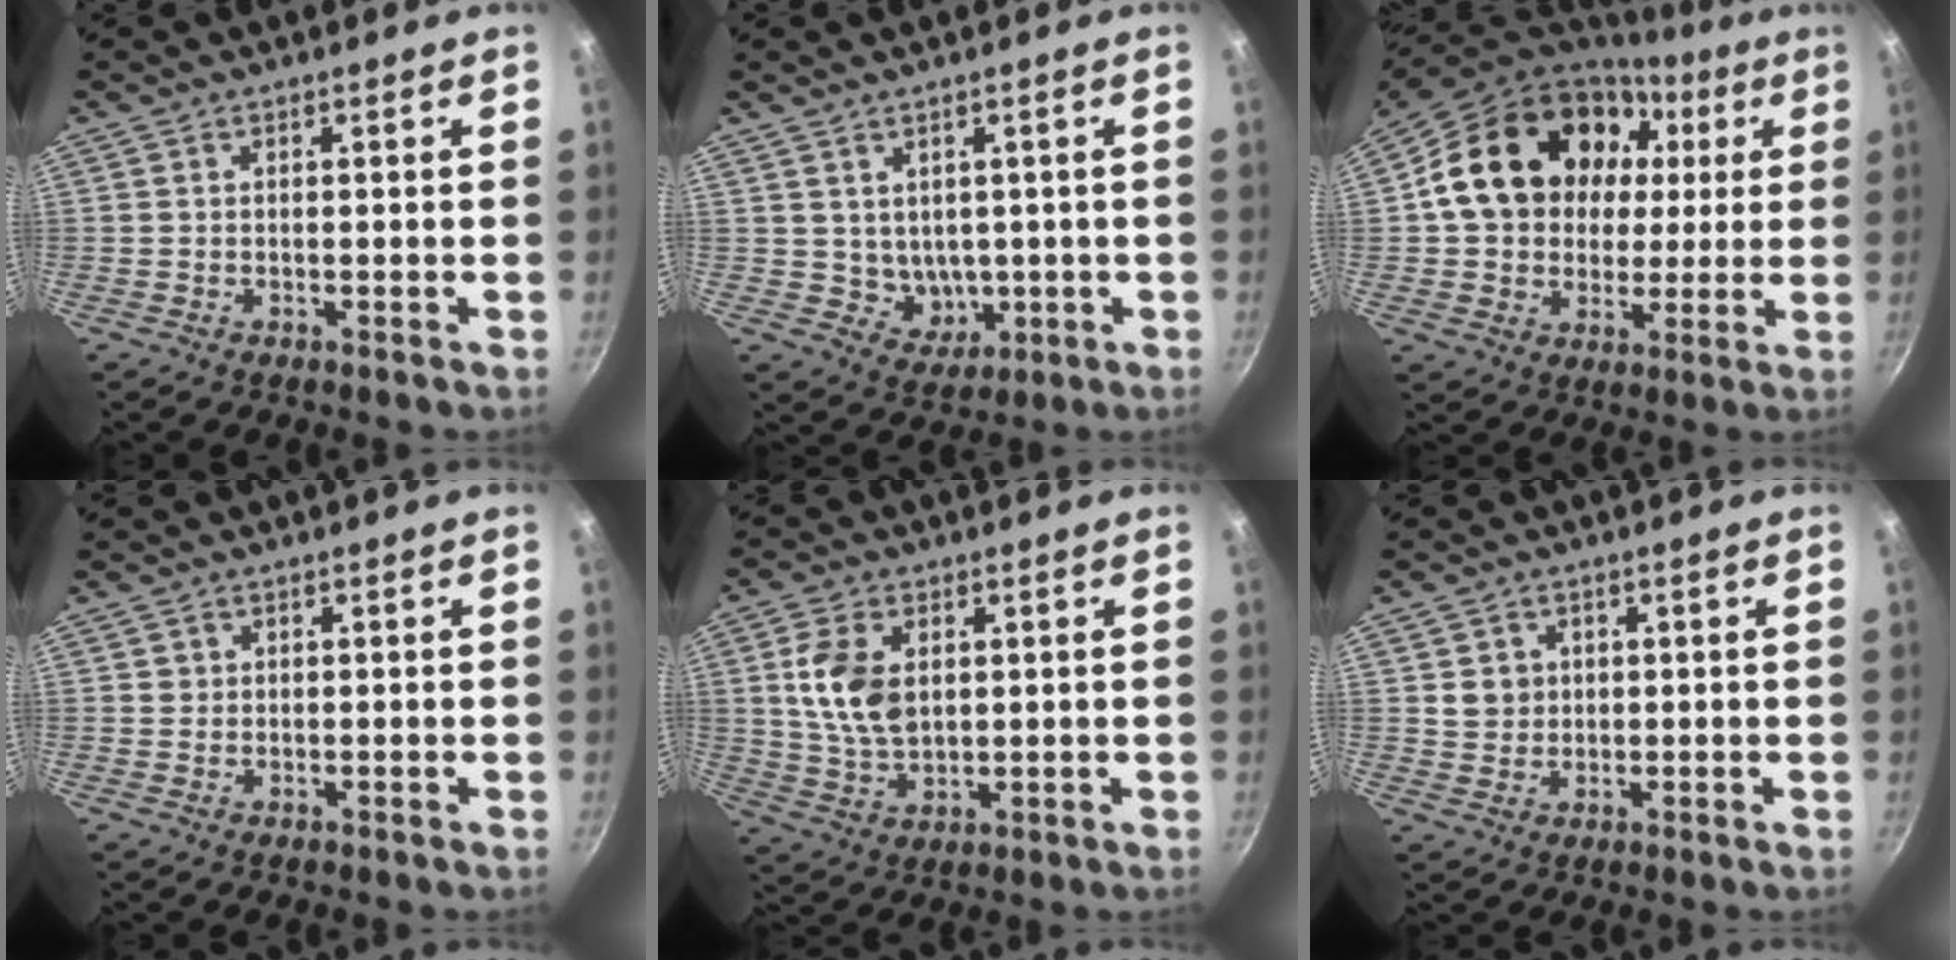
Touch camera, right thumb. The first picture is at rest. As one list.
[{"total": 3.6, "force": [0.6, 3.0, 2.0], "torque": [-0.019, -0.009, 0.023]}, {"total": 23.3, "force": [5.5, 18.5, 13.0], "torque": [-0.211, 0.032, 0.101]}, {"total": 1.1, "force": [0.3, 1.0, 0.1], "torque": [0.007, 0.005, 0.003]}, {"total": 10.0, "force": [2.0, 6.3, 7.5], "torque": [-0.136, -0.013, 0.042]}, {"total": 3.9, "force": [0.8, 3.5, 1.3], "torque": [-0.004, 0.005, 0.017]}]